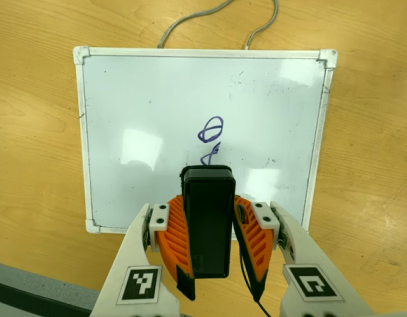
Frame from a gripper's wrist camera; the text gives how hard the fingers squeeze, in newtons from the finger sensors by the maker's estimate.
{"total": 5.7, "left": 4.8, "right": 6.6}